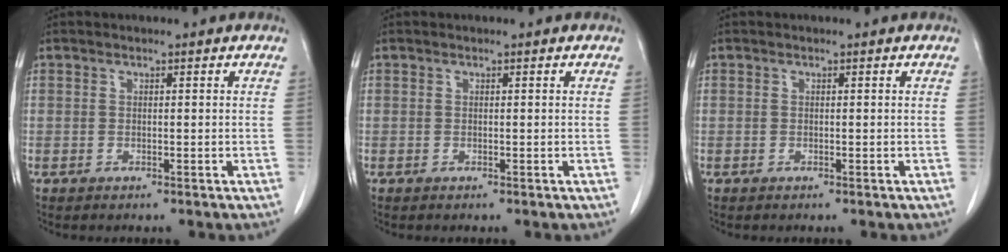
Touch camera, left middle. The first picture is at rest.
{"total": 0.0}
{"total": 0.0}